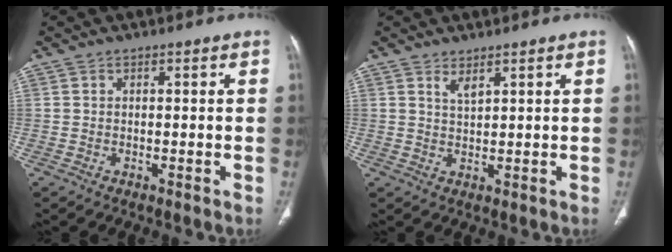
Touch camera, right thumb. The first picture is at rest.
{"total": 2.1, "force": [1.6, 0.5, 1.4], "torque": [-0.023, -0.015, 0.032]}